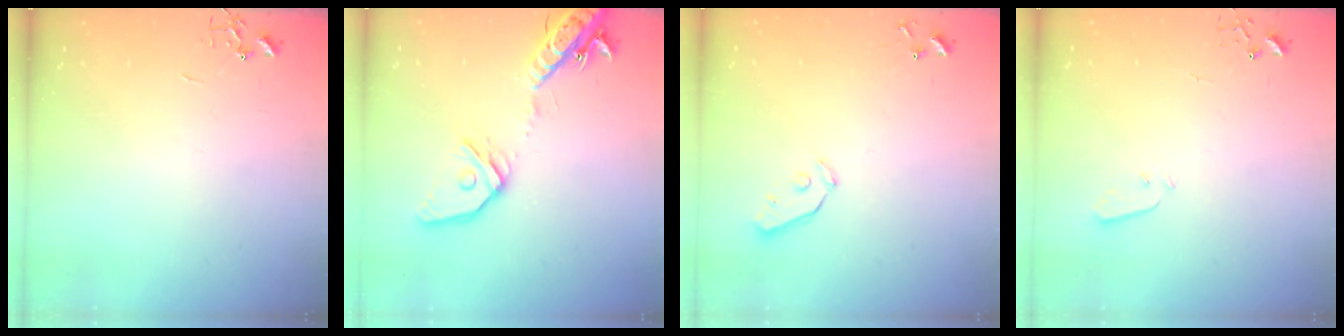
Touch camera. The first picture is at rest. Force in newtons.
{"total": 18.0, "press": 17.6, "slide": 3.9}
{"total": 4.1, "press": 4.0, "slide": 0.8}
{"total": 2.9, "press": 2.9, "slide": 0.1}